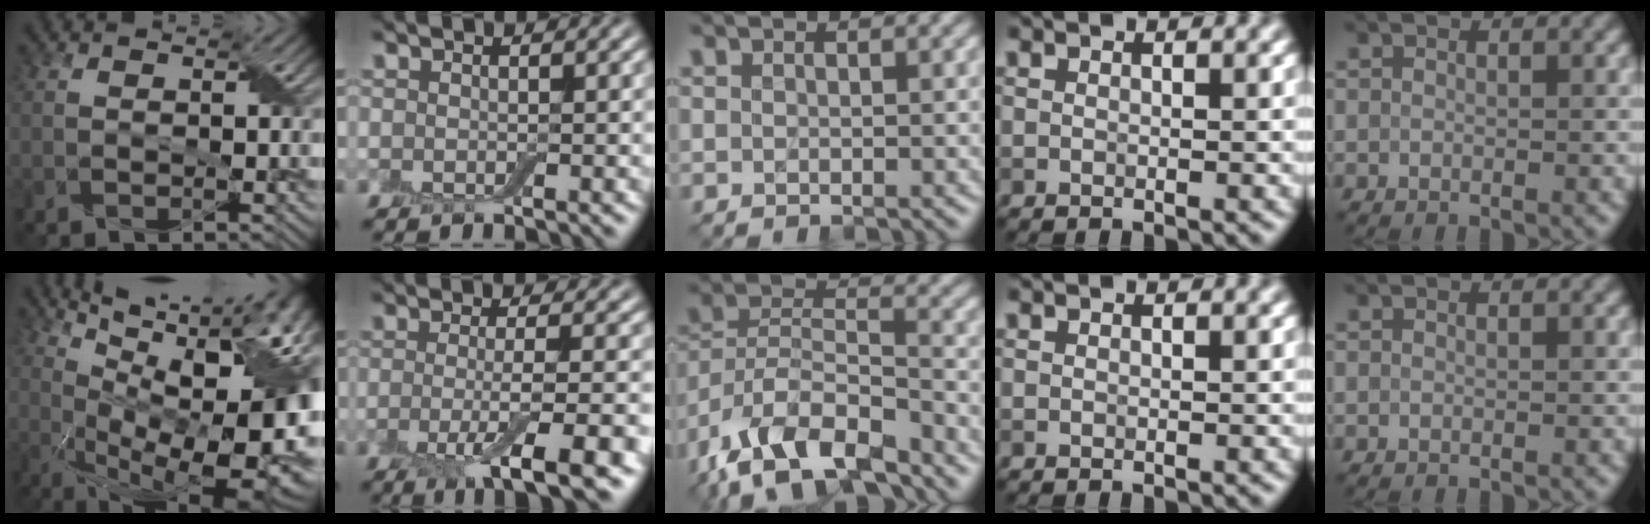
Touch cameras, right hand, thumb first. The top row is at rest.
{"thumb": {"total": 18.6, "force": [3.8, 6.4, 17.1], "torque": [-0.231, 0.007, 0.076]}, "index": {"total": 7.4, "force": [-3.0, 1.5, 6.5], "torque": [-0.098, -0.007, -0.053]}, "middle": {"total": 11.8, "force": [-8.8, 4.8, 6.3], "torque": [-0.121, 0.007, -0.161]}}